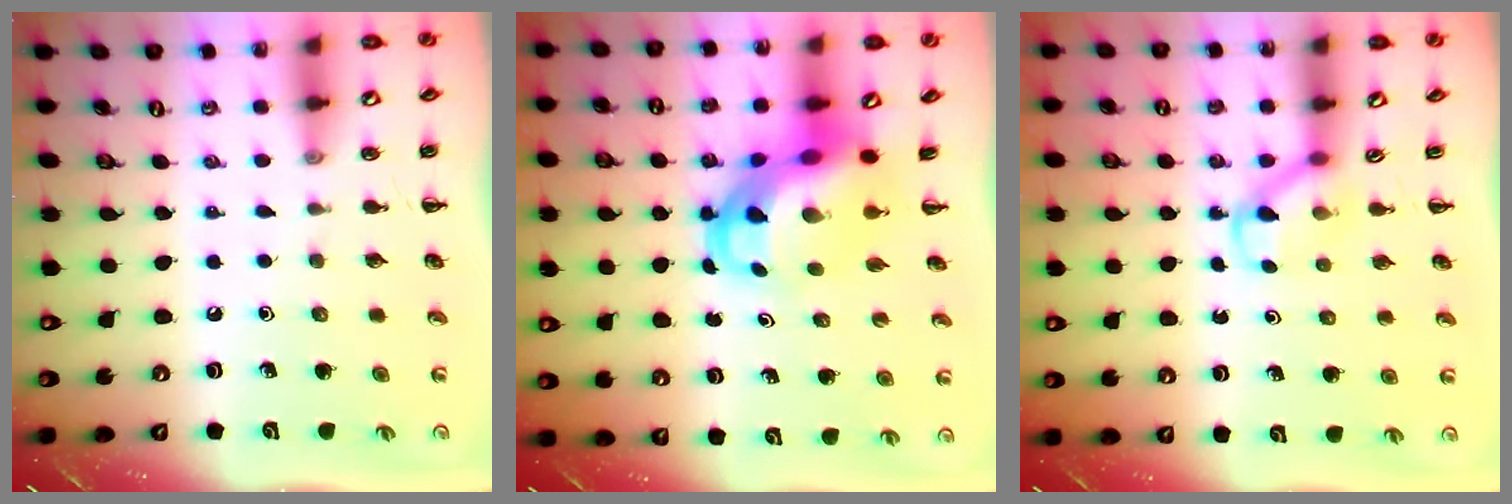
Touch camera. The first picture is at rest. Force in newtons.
{"total": 8.6, "press": 8.3, "slide": 2.3}
{"total": 3.5, "press": 3.2, "slide": 1.4}